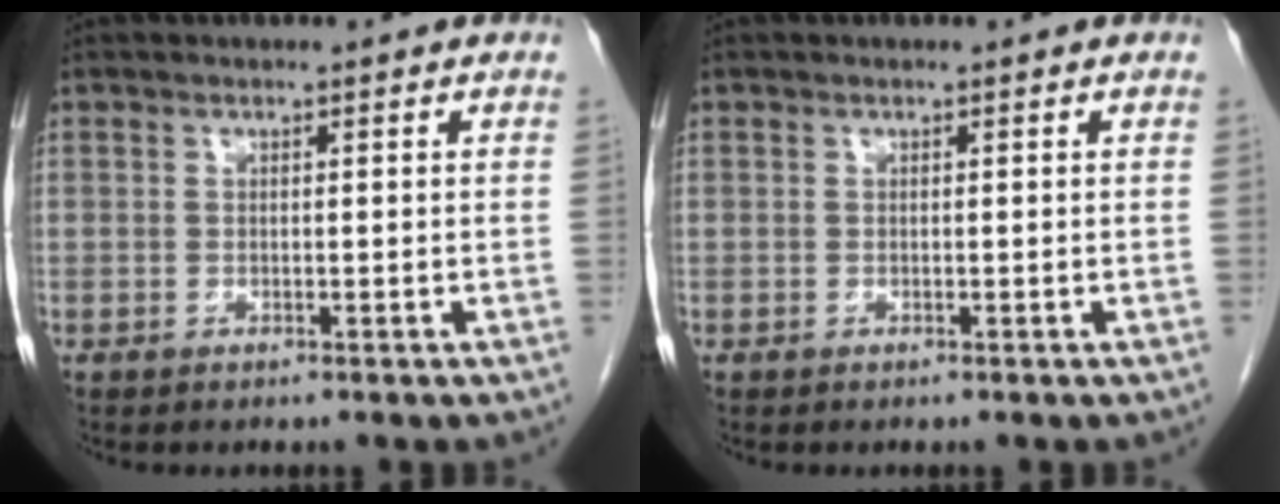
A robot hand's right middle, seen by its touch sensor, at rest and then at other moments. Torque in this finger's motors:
{"motor_torque": [0.00, 0.00, 0.00, 0.00]}